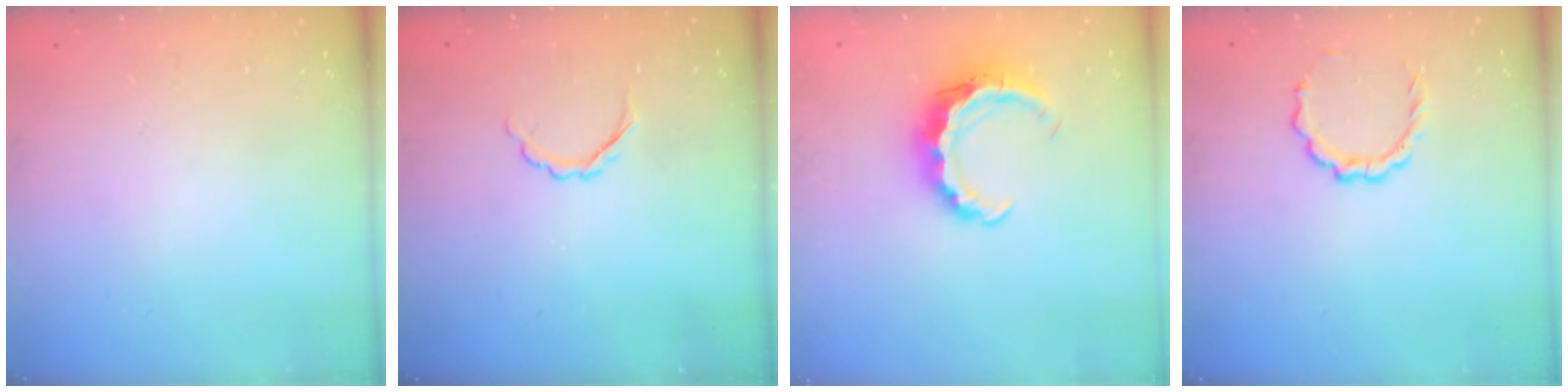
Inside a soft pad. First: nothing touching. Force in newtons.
{"total": 2.7, "press": 2.6, "slide": 0.7}
{"total": 8.5, "press": 8.5, "slide": 0.8}
{"total": 5.6, "press": 5.5, "slide": 1.3}